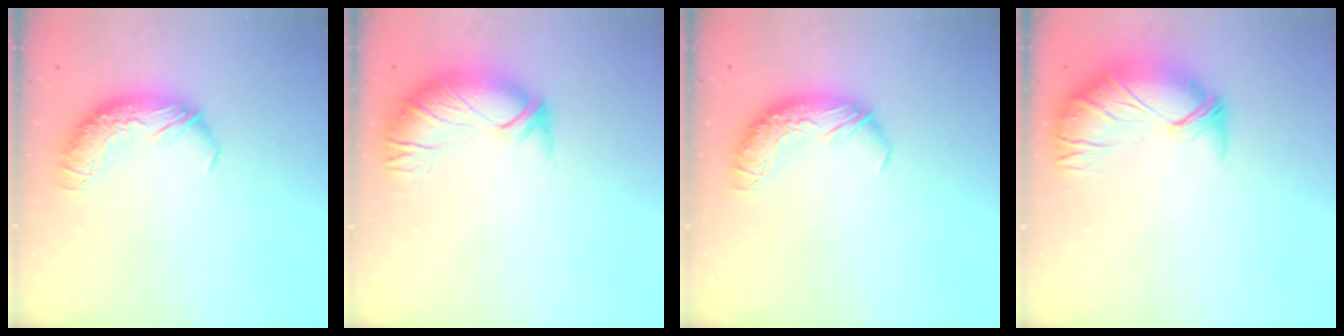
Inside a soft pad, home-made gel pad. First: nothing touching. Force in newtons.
{"total": 3.0, "press": 1.6, "slide": 2.6}
{"total": 0.0}
{"total": 2.5, "press": 0.5, "slide": 2.5}